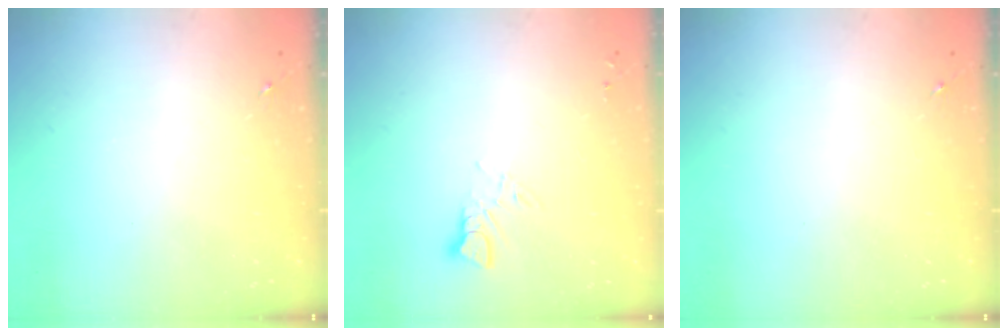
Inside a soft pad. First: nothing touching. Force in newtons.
{"total": 3.1, "press": 3.0, "slide": 0.3}
{"total": 0.0}